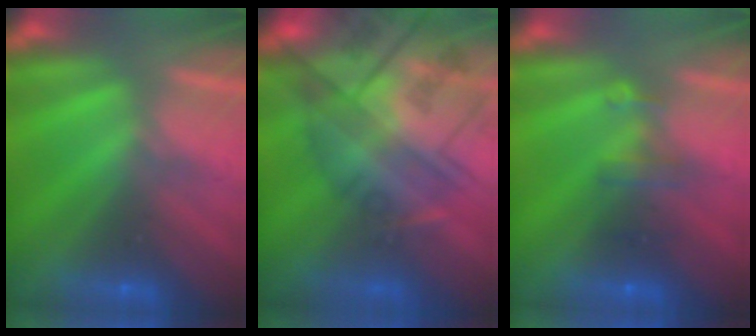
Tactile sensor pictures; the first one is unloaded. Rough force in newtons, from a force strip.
{"total": 8.0}
{"total": 2.8}